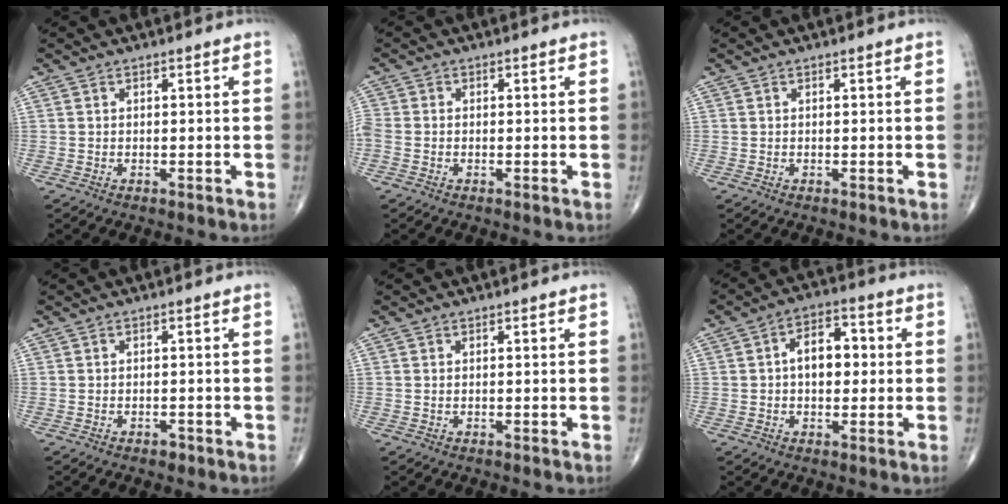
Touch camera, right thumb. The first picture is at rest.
{"total": 2.8, "force": [-0.8, 2.0, 1.8], "torque": [-0.056, 0.005, -0.019]}
{"total": 0.0}
{"total": 1.2, "force": [-0.8, 0.7, 0.6], "torque": [-0.009, 0.001, -0.011]}
{"total": 0.0}
{"total": 7.9, "force": [0.5, 5.0, 6.1], "torque": [-0.071, 0.020, 0.000]}